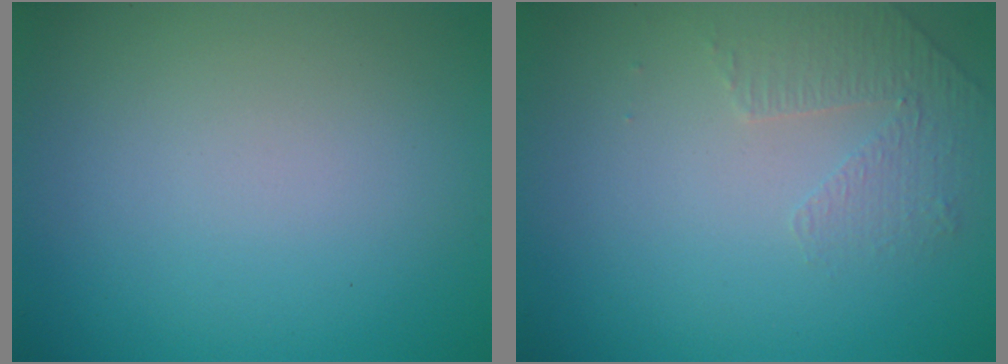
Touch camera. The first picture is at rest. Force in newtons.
{"total": 1.4, "press": 0.9, "slide": 1.1}